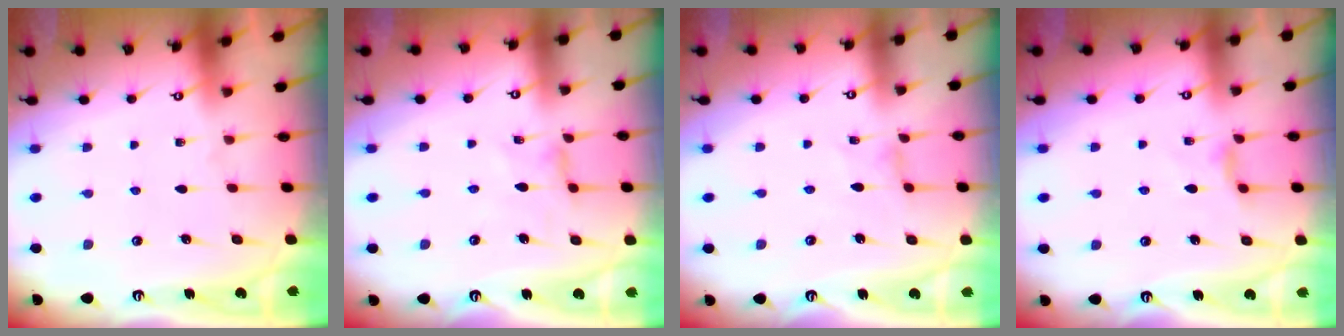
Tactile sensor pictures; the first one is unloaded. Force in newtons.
{"total": 2.0, "press": 1.9, "slide": 0.4}
{"total": 0.0}
{"total": 4.6, "press": 4.5, "slide": 0.7}